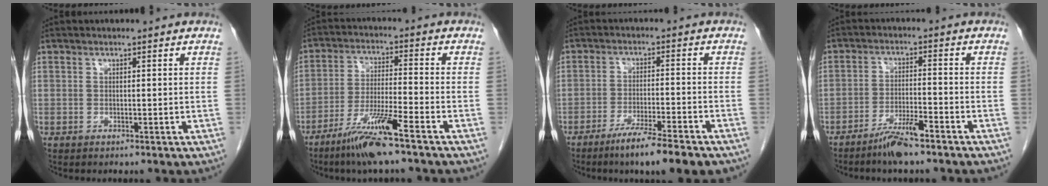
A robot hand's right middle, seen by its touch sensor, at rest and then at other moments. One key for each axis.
{"total": 9.3, "fx": -6.3, "fy": -0.4, "fz": 6.9, "tx": -0.135, "ty": -0.024, "tz": -0.121}
{"total": 9.7, "fx": -7.1, "fy": 0.4, "fz": 6.5, "tx": -0.092, "ty": -0.019, "tz": -0.110}
{"total": 5.5, "fx": -4.2, "fy": 0.2, "fz": 3.5, "tx": -0.066, "ty": -0.008, "tz": -0.079}